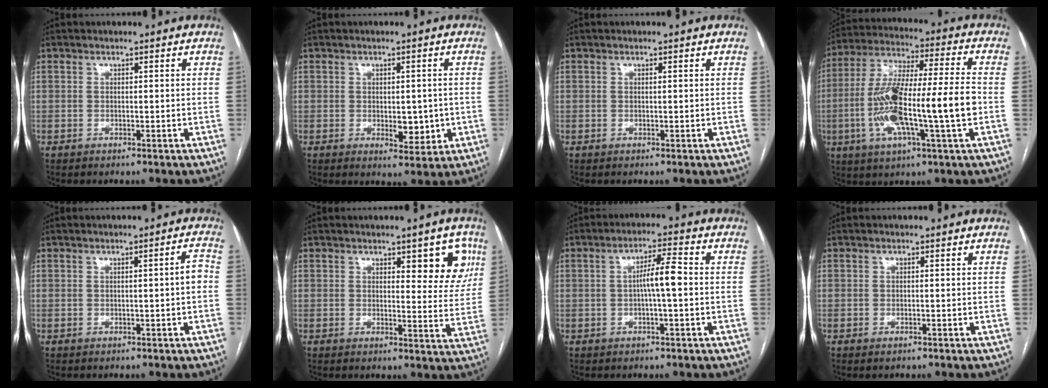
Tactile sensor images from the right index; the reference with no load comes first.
{"total": 4.7, "force": [-0.6, 2.5, 4.0], "torque": [-0.050, -0.001, 0.001]}
{"total": 0.0}
{"total": 18.0, "force": [-3.5, 1.5, 17.6], "torque": [-0.338, 0.005, -0.062]}
{"total": 2.3, "force": [-0.2, 0.1, 2.2], "torque": [-0.029, 0.005, -0.001]}
{"total": 7.4, "force": [3.5, 2.6, 5.9], "torque": [-0.057, 0.003, 0.041]}
{"total": 5.1, "force": [-0.3, 0.4, 5.1], "torque": [-0.090, 0.013, -0.004]}
{"total": 0.9, "force": [-0.5, 0.3, 0.6], "torque": [-0.008, -0.002, -0.004]}